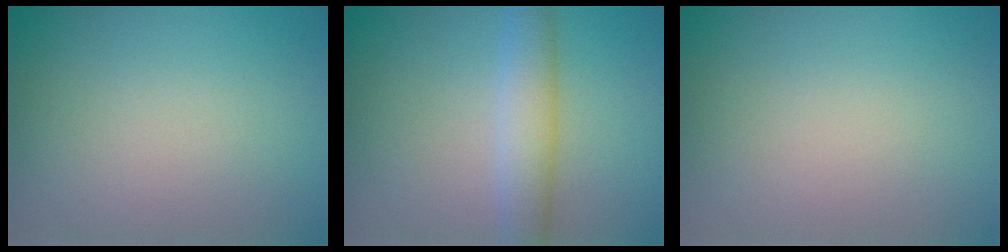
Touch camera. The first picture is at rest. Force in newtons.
{"total": 3.6, "press": 3.6, "slide": 0.0}
{"total": 0.0}